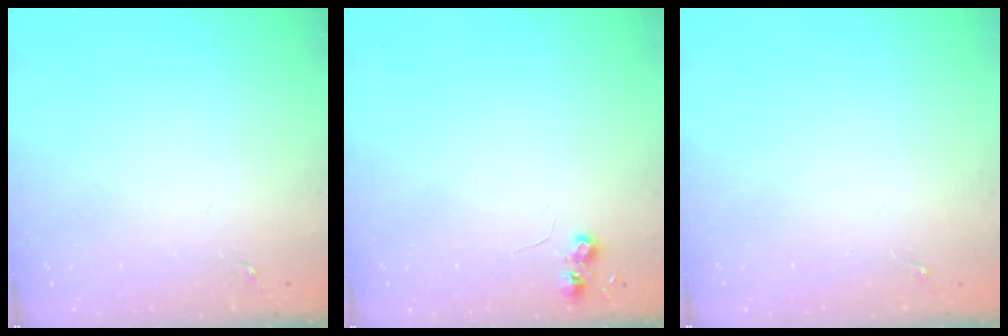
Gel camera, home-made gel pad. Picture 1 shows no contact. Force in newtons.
{"total": 5.2, "press": 5.2, "slide": 0.7}
{"total": 0.0}